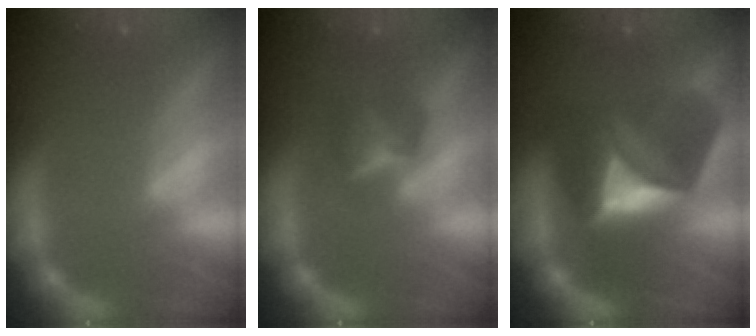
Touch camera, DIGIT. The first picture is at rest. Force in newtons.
{"total": 2.9}
{"total": 8.5}